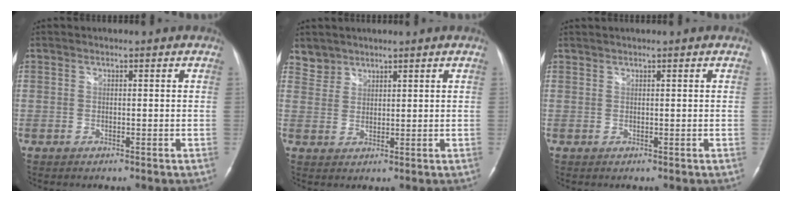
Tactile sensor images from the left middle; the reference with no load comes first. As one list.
[{"total": 3.0, "force": [2.6, 1.5, -0.6], "torque": [0.018, 0.008, 0.049]}, {"total": 0.8, "force": [0.7, -0.1, 0.2], "torque": [-0.006, 0.010, 0.020]}]